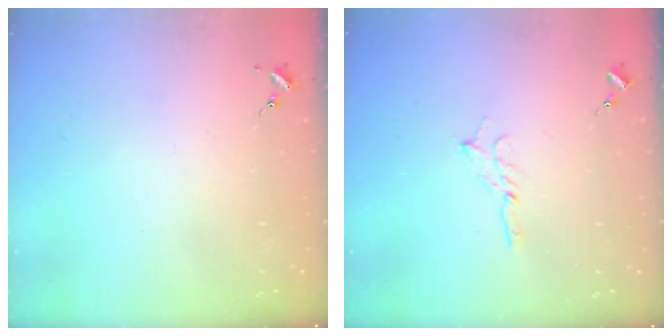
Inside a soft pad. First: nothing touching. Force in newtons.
{"total": 2.7, "press": 2.7, "slide": 0.3}